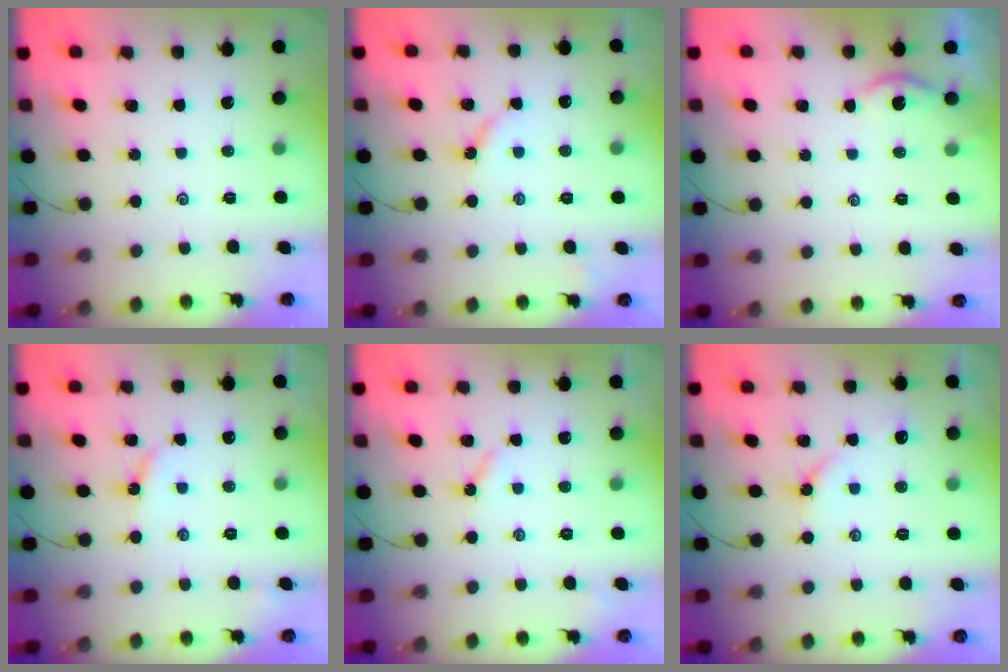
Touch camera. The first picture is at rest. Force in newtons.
{"total": 2.8, "press": 2.8, "slide": 0.4}
{"total": 2.2, "press": 2.2, "slide": 0.3}
{"total": 3.3, "press": 3.3, "slide": 0.3}
{"total": 2.8, "press": 2.8, "slide": 0.5}
{"total": 3.9, "press": 3.9, "slide": 0.5}